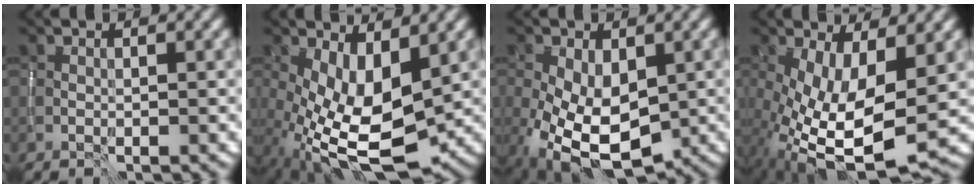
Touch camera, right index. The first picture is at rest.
{"total": 7.8, "force": [-0.8, 3.6, 6.9], "torque": [-0.146, -0.015, -0.006]}
{"total": 8.3, "force": [-1.7, 5.1, 6.3], "torque": [-0.135, -0.025, -0.024]}
{"total": 11.7, "force": [-2.9, 4.8, 10.3], "torque": [-0.202, -0.031, -0.041]}